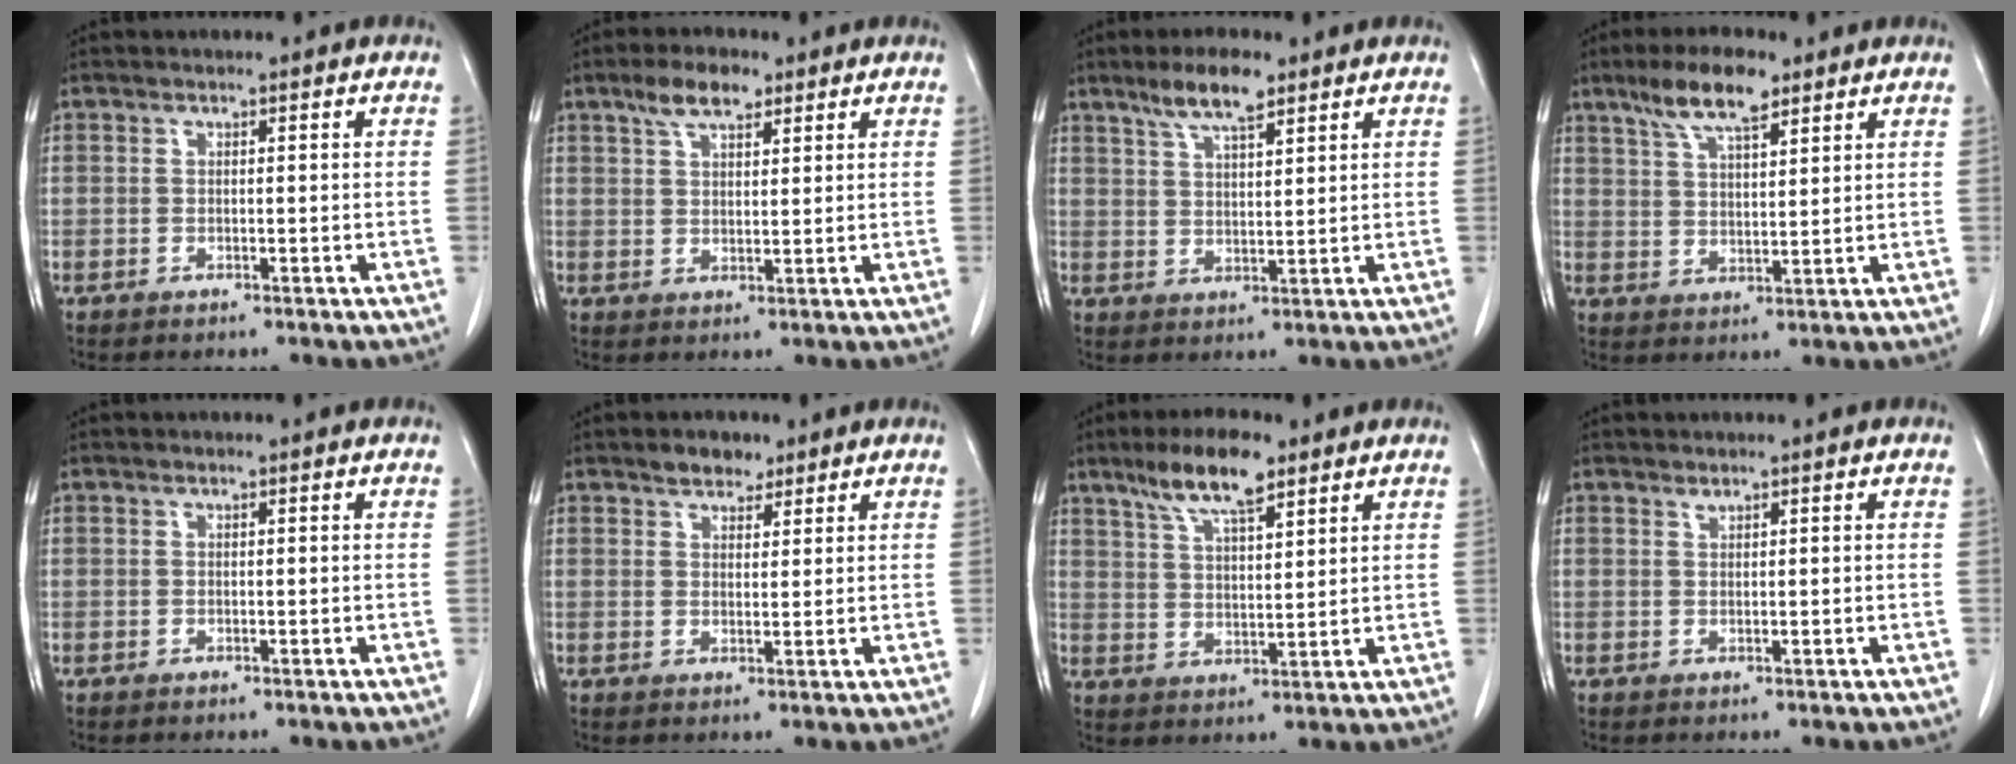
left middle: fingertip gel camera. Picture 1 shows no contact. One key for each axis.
{"total": 5.4, "fx": 3.7, "fy": 2.1, "fz": 3.4, "tx": -0.066, "ty": 0.012, "tz": 0.068}
{"total": 6.5, "fx": 4.7, "fy": 1.3, "fz": 4.4, "tx": -0.088, "ty": 0.006, "tz": 0.086}
{"total": 8.3, "fx": 5.7, "fy": 2.1, "fz": 5.6, "tx": -0.110, "ty": 0.011, "tz": 0.106}
{"total": 0.0}
{"total": 3.3, "fx": 2.5, "fy": 1.8, "fz": 1.1, "tx": -0.018, "ty": 0.004, "tz": 0.040}
{"total": 9.0, "fx": 6.3, "fy": 2.0, "fz": 6.2, "tx": -0.118, "ty": 0.010, "tz": 0.115}
{"total": 0.5, "fx": 0.5, "fy": 0.0, "fz": 0.1, "tx": -0.005, "ty": -0.004, "tz": 0.009}